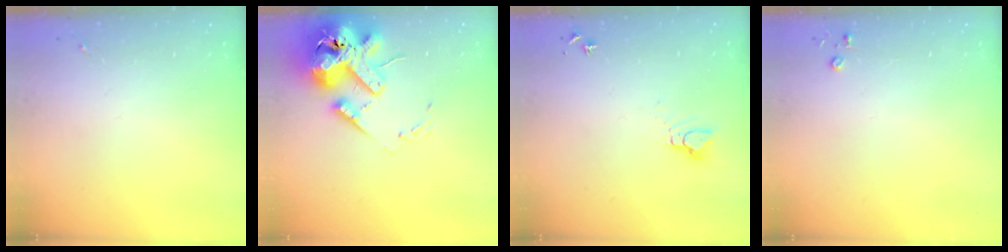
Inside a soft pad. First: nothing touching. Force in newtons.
{"total": 18.6, "press": 18.4, "slide": 3.2}
{"total": 4.2, "press": 4.2, "slide": 0.3}
{"total": 2.8, "press": 2.8, "slide": 0.3}